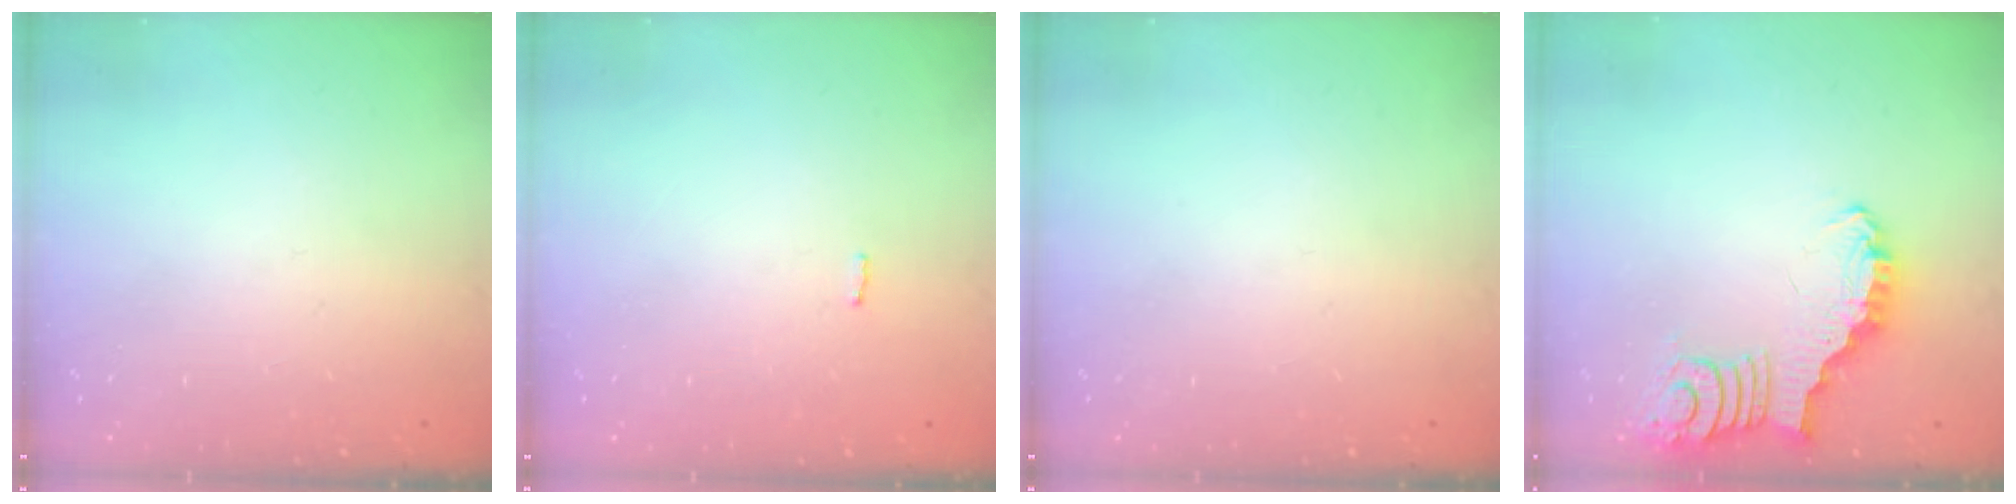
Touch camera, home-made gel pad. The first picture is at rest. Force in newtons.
{"total": 2.0, "press": 2.0, "slide": 0.3}
{"total": 0.0}
{"total": 3.4, "press": 3.4, "slide": 0.4}